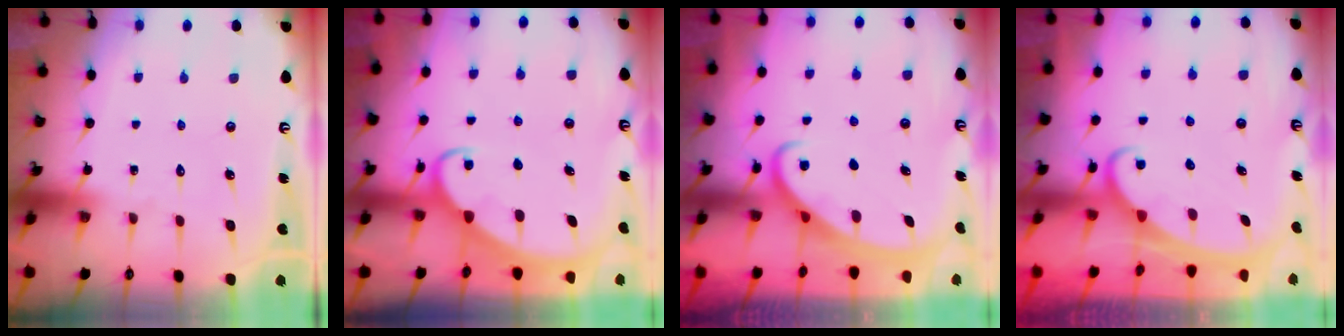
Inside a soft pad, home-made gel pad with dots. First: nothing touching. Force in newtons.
{"total": 3.0, "press": 3.0, "slide": 0.4}
{"total": 2.6, "press": 2.5, "slide": 0.3}
{"total": 2.4, "press": 2.4, "slide": 0.3}